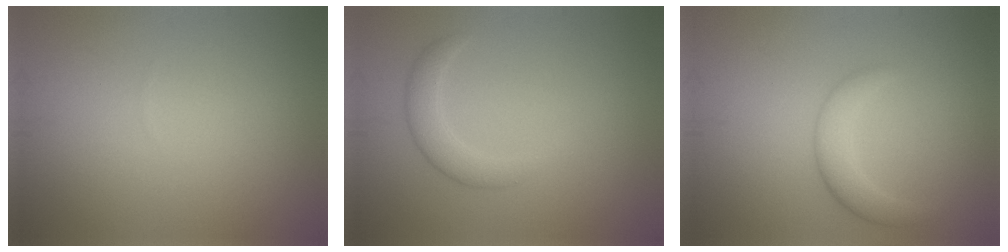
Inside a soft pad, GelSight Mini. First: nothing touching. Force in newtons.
{"total": 2.4, "press": 2.4, "slide": 0.1}
{"total": 2.6, "press": 2.6, "slide": 0.1}